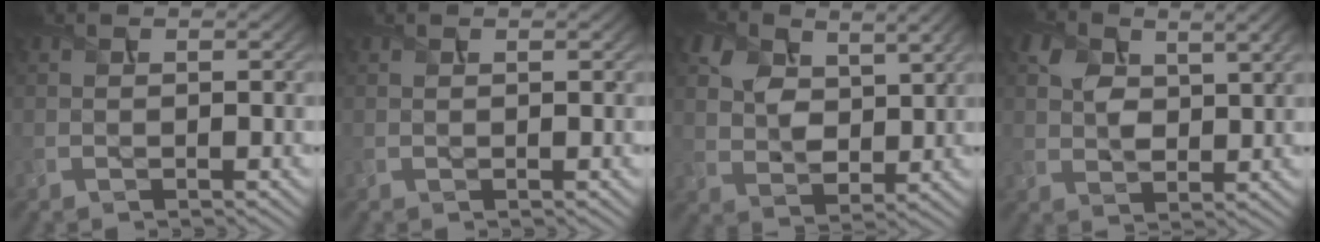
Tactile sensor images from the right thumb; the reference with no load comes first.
{"total": 0.0}
{"total": 7.6, "force": [3.8, 4.6, 4.7], "torque": [-0.120, 0.000, 0.071]}
{"total": 6.4, "force": [2.5, 3.5, 4.7], "torque": [-0.095, 0.002, 0.044]}